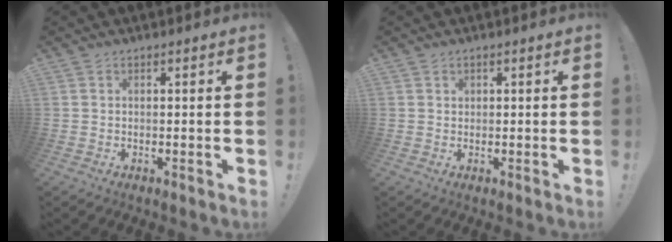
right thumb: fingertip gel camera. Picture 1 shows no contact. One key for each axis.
{"total": 0.8, "fx": 0.4, "fy": 0.7, "fz": 0.0, "tx": 0.007, "ty": -0.002, "tz": 0.007}